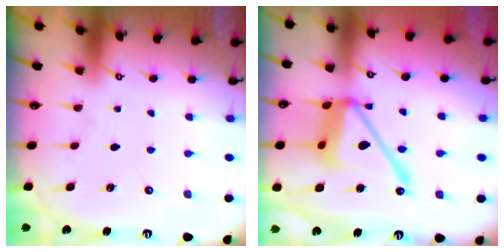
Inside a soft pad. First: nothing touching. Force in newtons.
{"total": 17.7, "press": 17.7, "slide": 1.6}